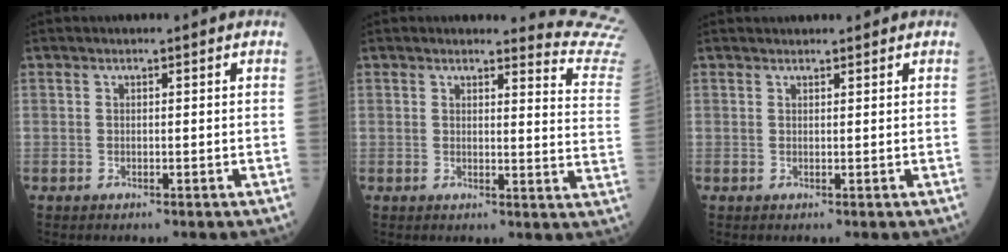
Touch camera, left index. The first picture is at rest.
{"total": 10.4, "force": [10.4, -1.0, -0.2], "torque": [0.016, -0.142, 0.076]}
{"total": 2.8, "force": [2.7, 0.5, 0.5], "torque": [-0.005, 0.021, 0.035]}